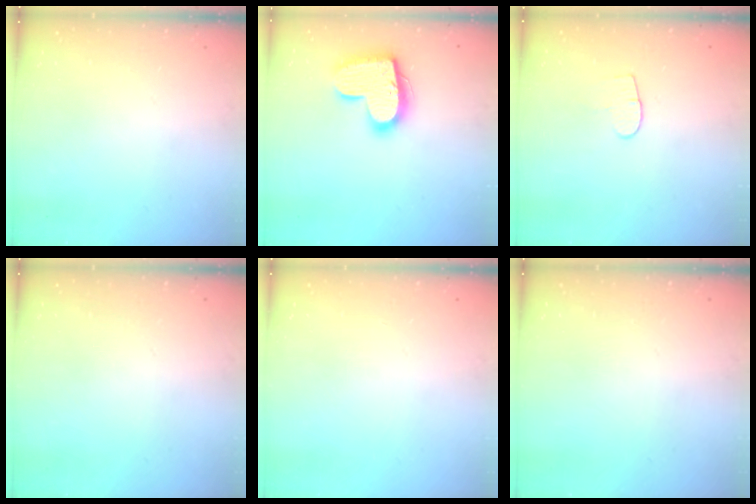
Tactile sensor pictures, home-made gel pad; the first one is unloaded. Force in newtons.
{"total": 16.4, "press": 16.4, "slide": 1.0}
{"total": 4.4, "press": 4.4, "slide": 0.3}
{"total": 0.0}
{"total": 0.0}
{"total": 0.0}